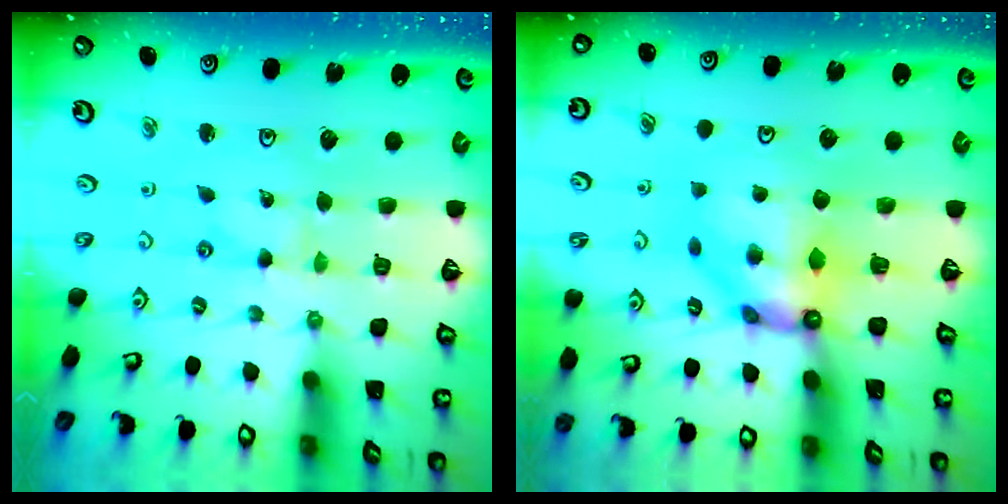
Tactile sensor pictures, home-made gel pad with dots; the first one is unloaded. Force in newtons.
{"total": 8.8, "press": 8.7, "slide": 0.9}